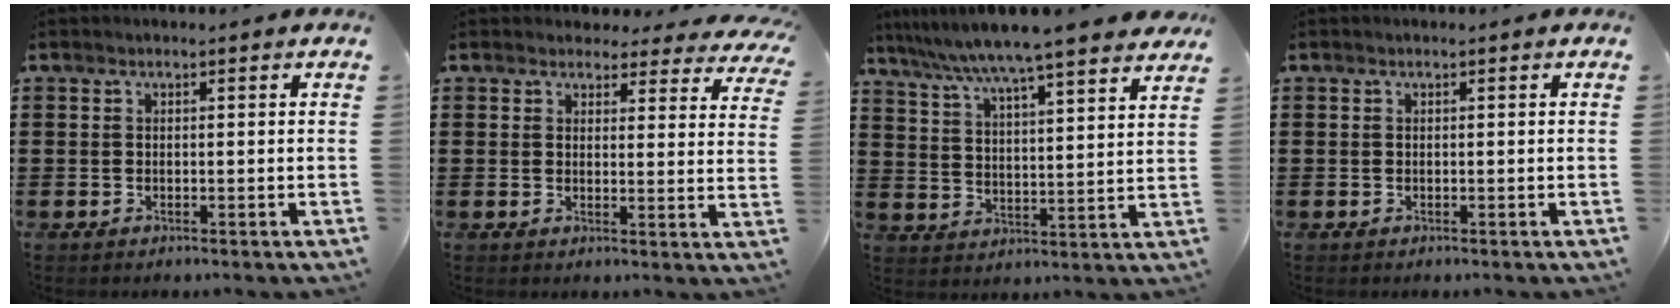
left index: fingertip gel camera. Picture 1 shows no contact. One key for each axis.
{"total": 3.5, "fx": 3.3, "fy": 1.1, "fz": 0.7, "tx": -0.022, "ty": -0.010, "tz": 0.059}
{"total": 7.0, "fx": 6.4, "fy": -0.5, "fz": 2.9, "tx": -0.084, "ty": -0.037, "tz": 0.105}
{"total": 0.0}